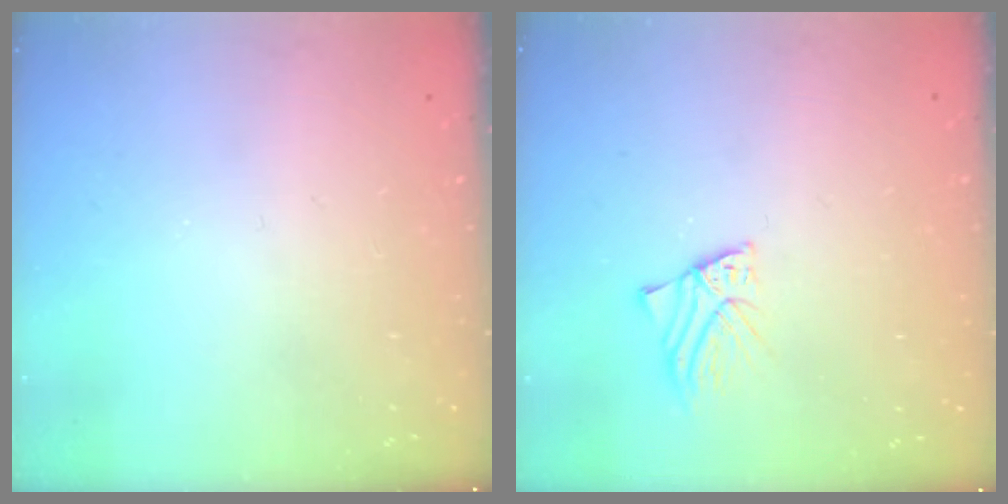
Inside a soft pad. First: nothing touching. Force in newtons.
{"total": 3.2, "press": 3.2, "slide": 0.2}